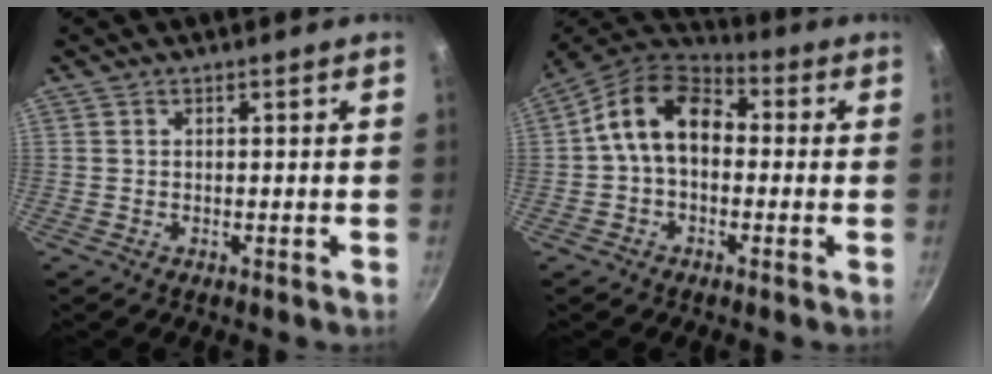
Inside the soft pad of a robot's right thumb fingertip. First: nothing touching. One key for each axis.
{"total": 12.2, "fx": 0.4, "fy": 8.5, "fz": 8.8, "tx": -0.122, "ty": 0.035, "tz": -0.014}